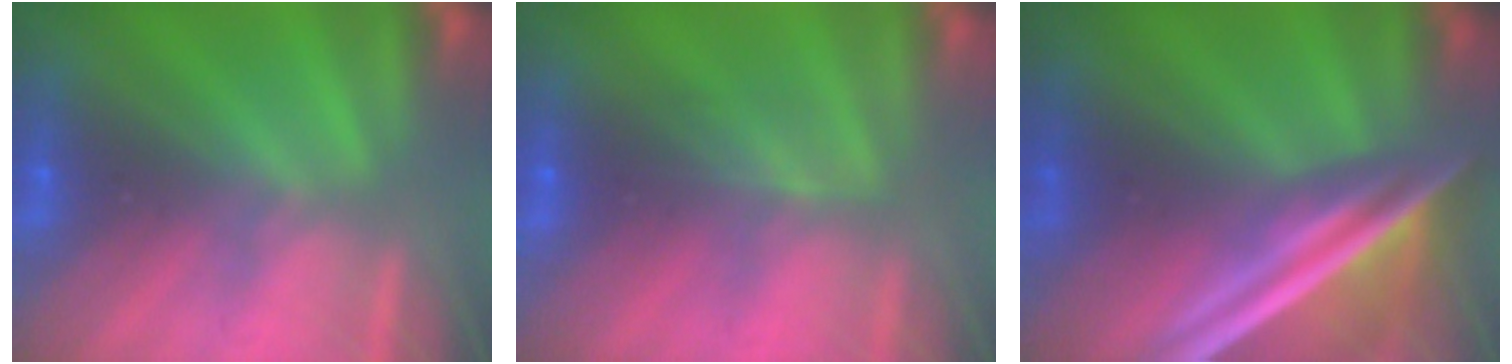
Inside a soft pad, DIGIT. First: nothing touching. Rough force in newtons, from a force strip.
{"total": 2.4}
{"total": 7.7}